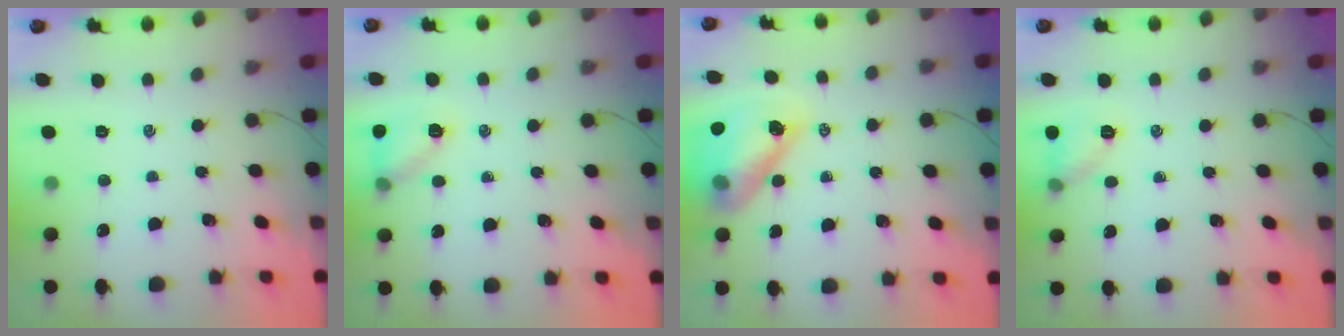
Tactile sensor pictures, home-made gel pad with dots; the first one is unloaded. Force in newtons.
{"total": 10.5, "press": 10.3, "slide": 2.0}
{"total": 15.2, "press": 14.6, "slide": 4.1}
{"total": 7.3, "press": 7.3, "slide": 0.6}